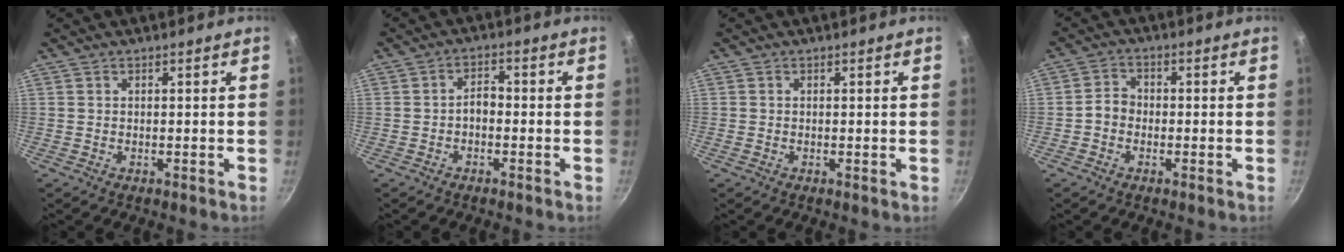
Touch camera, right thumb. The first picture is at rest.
{"total": 2.8, "force": [-1.0, 1.8, 2.0], "torque": [-0.022, 0.018, -0.021]}
{"total": 0.0}
{"total": 3.3, "force": [-1.0, 2.8, 1.5], "torque": [-0.014, 0.020, -0.027]}